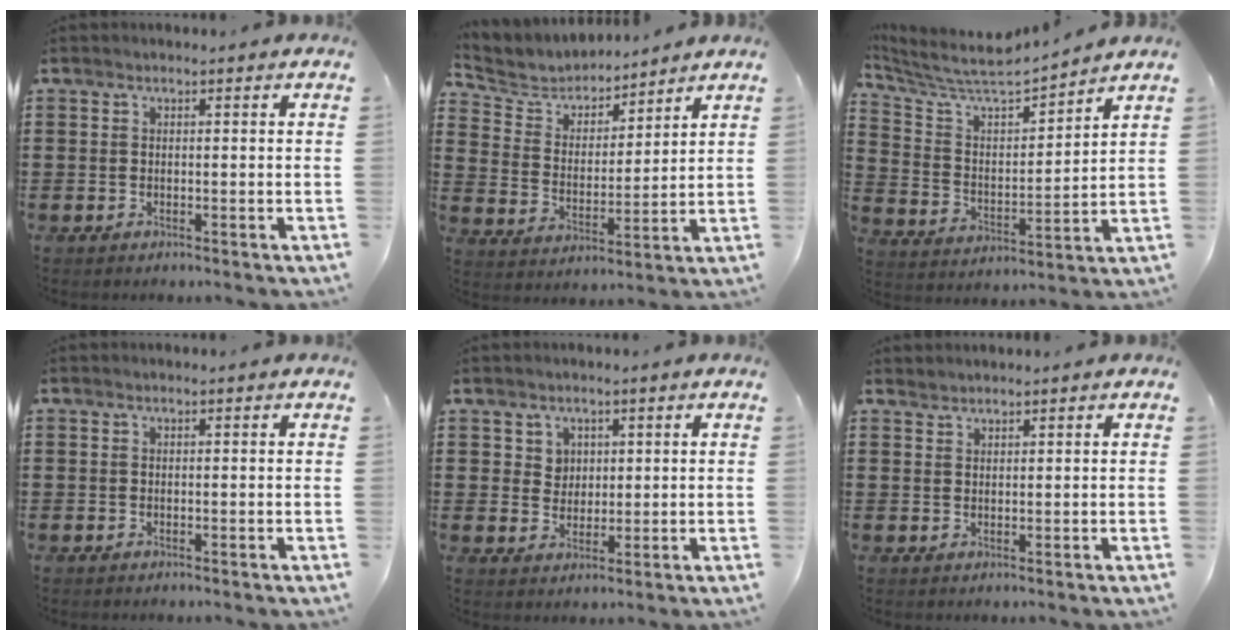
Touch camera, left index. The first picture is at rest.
{"total": 5.1, "force": [4.8, 1.6, 0.3], "torque": [-0.040, -0.028, 0.080]}
{"total": 7.4, "force": [7.0, 0.6, 2.3], "torque": [-0.078, -0.055, 0.117]}
{"total": 0.0}
{"total": 2.9, "force": [1.3, 2.4, 0.6], "torque": [-0.016, 0.004, 0.023]}
{"total": 1.0, "force": [1.0, 0.0, -0.1], "torque": [0.000, -0.001, 0.021]}